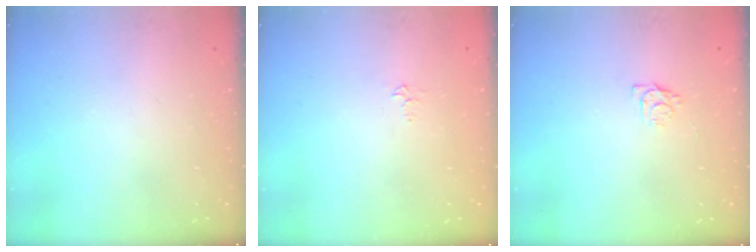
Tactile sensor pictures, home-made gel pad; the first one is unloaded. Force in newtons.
{"total": 3.3, "press": 3.2, "slide": 0.4}
{"total": 4.7, "press": 4.6, "slide": 0.7}